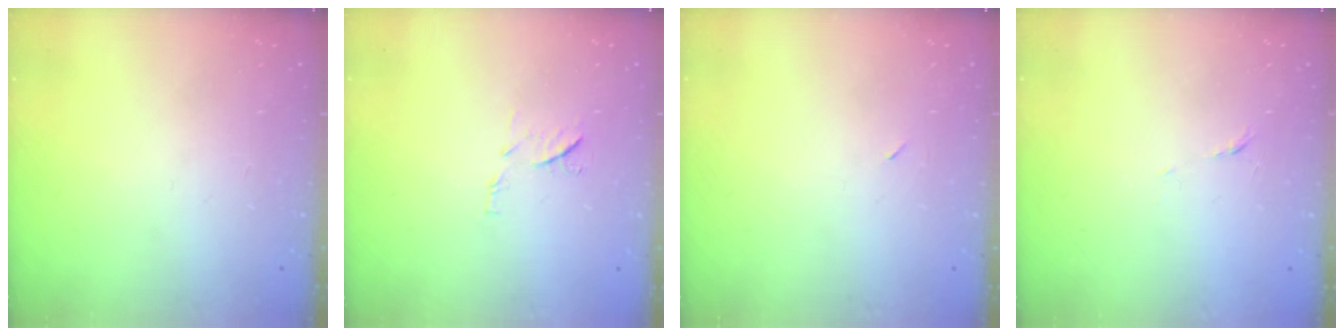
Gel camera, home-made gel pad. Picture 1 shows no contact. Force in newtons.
{"total": 6.5, "press": 6.5, "slide": 0.7}
{"total": 2.3, "press": 2.0, "slide": 1.2}
{"total": 3.9, "press": 3.8, "slide": 0.9}